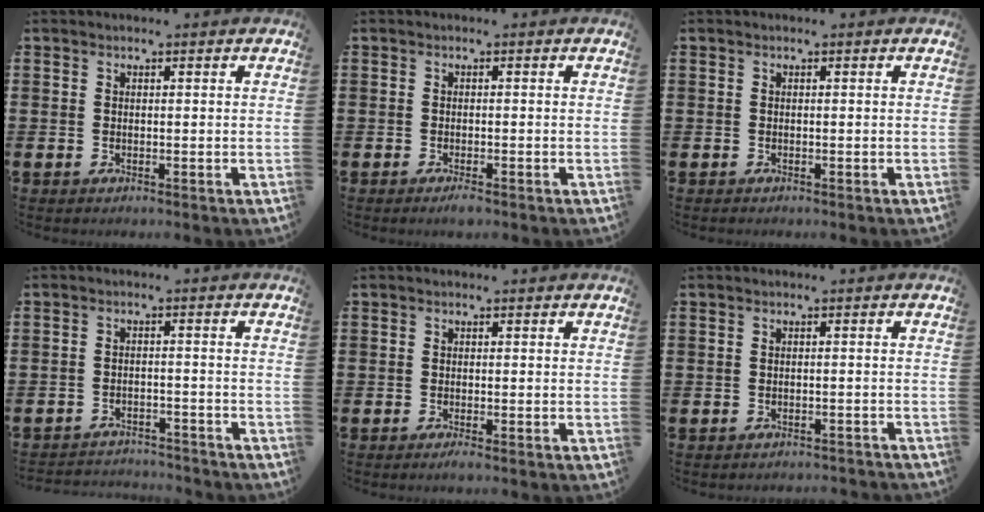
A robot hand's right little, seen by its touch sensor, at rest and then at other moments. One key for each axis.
{"total": 1.0, "fx": -0.6, "fy": 0.2, "fz": 0.8, "tx": -0.015, "ty": -0.001, "tz": -0.013}
{"total": 0.0}
{"total": 2.4, "fx": -2.3, "fy": 0.1, "fz": -0.3, "tx": -0.003, "ty": 0.002, "tz": -0.052}
{"total": 0.7, "fx": -0.4, "fy": 0.0, "fz": 0.6, "tx": -0.010, "ty": -0.003, "tz": -0.007}
{"total": 0.9, "fx": -0.9, "fy": 0.0, "fz": 0.0, "tx": -0.002, "ty": 0.000, "tz": -0.018}